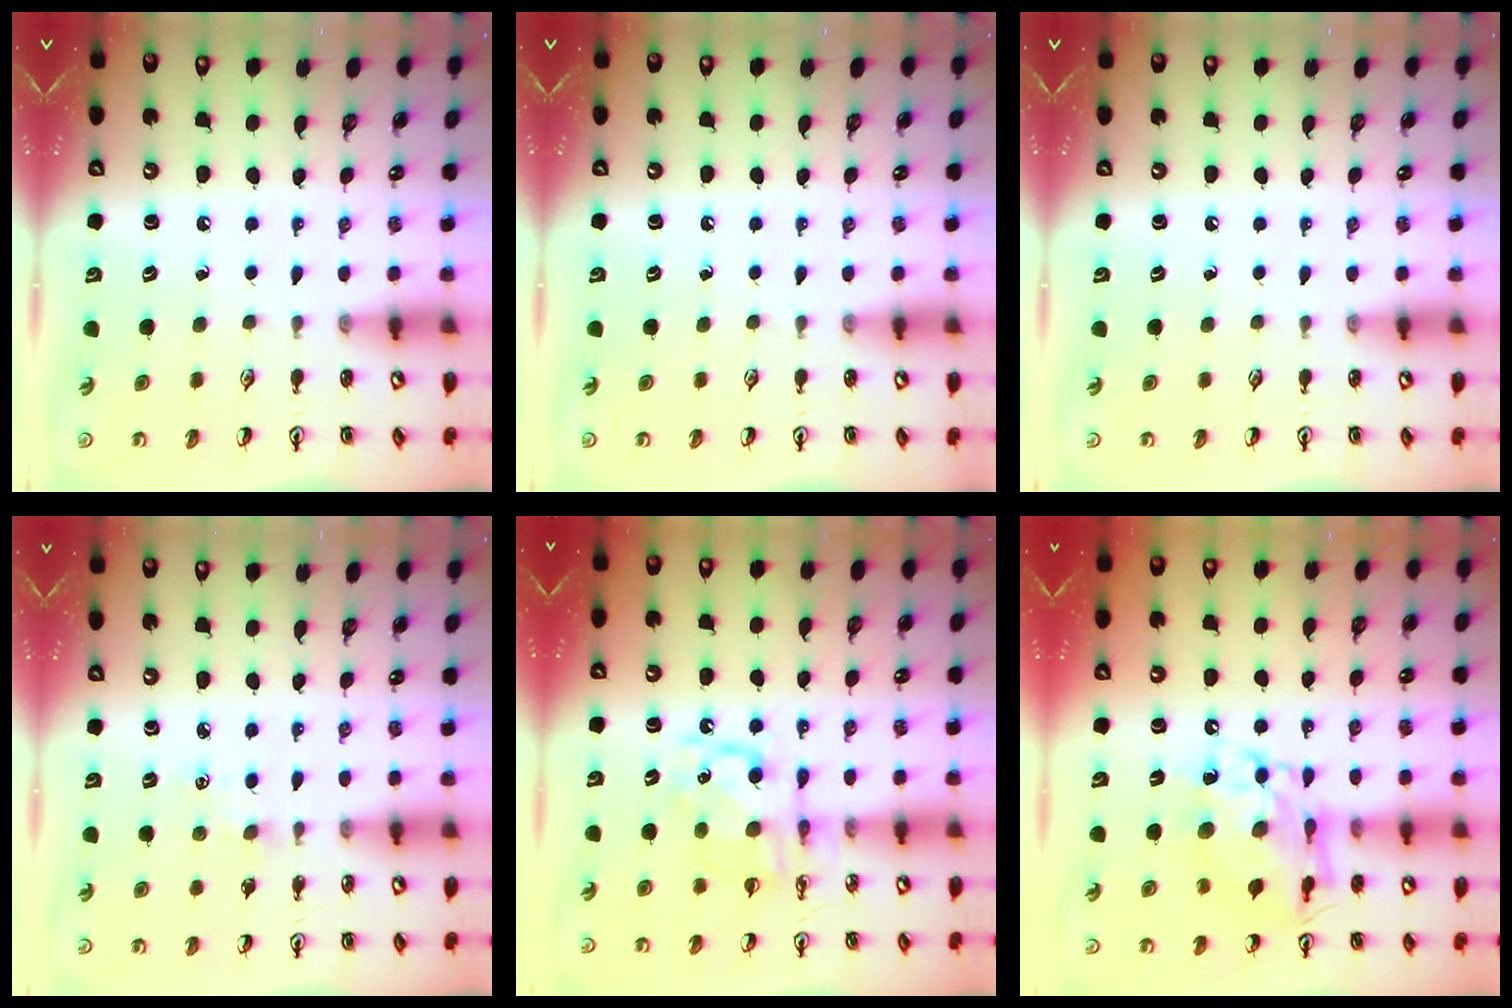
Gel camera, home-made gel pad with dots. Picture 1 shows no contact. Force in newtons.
{"total": 0.0}
{"total": 0.0}
{"total": 2.5, "press": 2.5, "slide": 0.2}
{"total": 10.3, "press": 10.3, "slide": 0.3}
{"total": 12.7, "press": 12.7, "slide": 1.1}